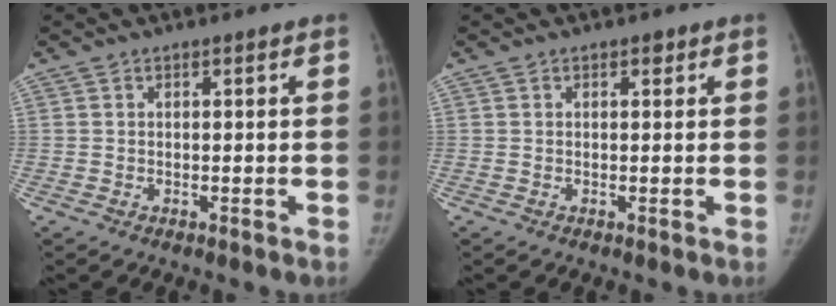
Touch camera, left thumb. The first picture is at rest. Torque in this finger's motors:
{"motor_torque": [0.08, -0.04, 0.51, -0.34, 0.07]}